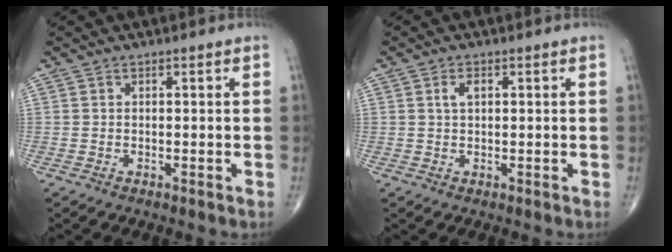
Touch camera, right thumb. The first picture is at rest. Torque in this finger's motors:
{"motor_torque": [0.03, -0.23, 0.53, 0.15, -0.02]}